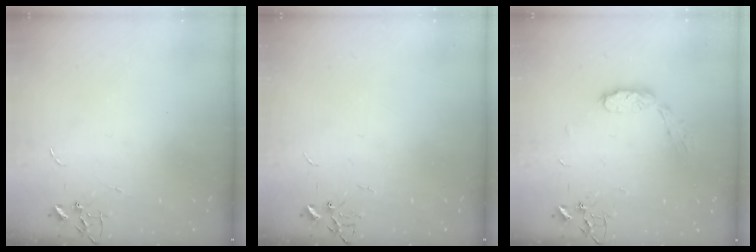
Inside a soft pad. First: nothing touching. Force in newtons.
{"total": 0.0}
{"total": 7.3, "press": 7.3, "slide": 0.4}